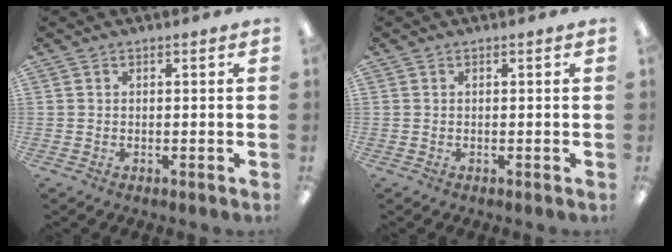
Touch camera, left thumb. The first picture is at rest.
{"total": 0.0}